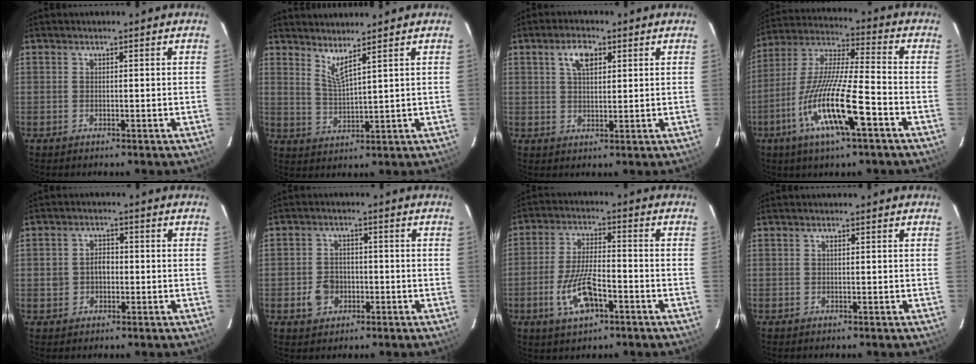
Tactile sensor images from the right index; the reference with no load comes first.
{"total": 4.1, "force": [3.2, -0.3, 2.4], "torque": [-0.049, -0.010, 0.060]}
{"total": 4.8, "force": [2.1, 2.4, 3.6], "torque": [-0.065, 0.011, 0.039]}
{"total": 16.6, "force": [-7.4, 1.9, 14.8], "torque": [-0.296, -0.019, -0.145]}
{"total": 3.3, "force": [-0.5, 2.8, 1.8], "torque": [-0.034, 0.010, -0.005]}
{"total": 4.9, "force": [-1.8, 4.0, 2.1], "torque": [-0.049, 0.009, -0.024]}
{"total": 9.8, "force": [-4.2, 3.7, 8.1], "torque": [-0.171, -0.005, -0.073]}
{"total": 0.0}